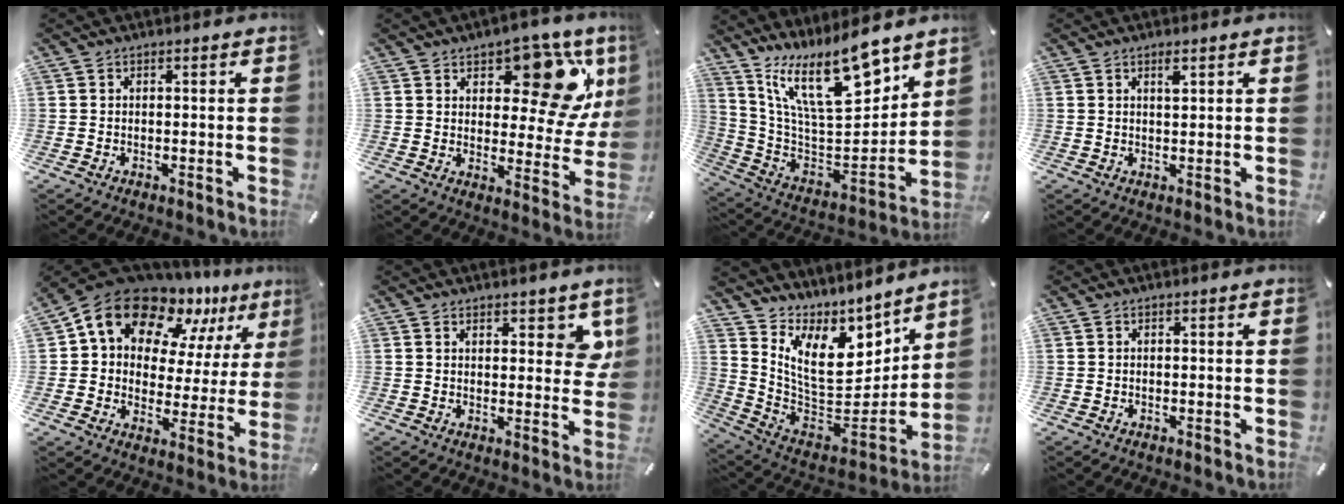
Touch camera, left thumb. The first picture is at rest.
{"total": 16.1, "force": [8.9, 8.3, 10.6], "torque": [-0.128, -0.060, 0.147]}
{"total": 21.7, "force": [14.1, 8.5, 14.2], "torque": [-0.250, -0.108, 0.244]}
{"total": 1.9, "force": [1.1, 0.5, 1.5], "torque": [-0.033, 0.002, 0.019]}
{"total": 15.5, "force": [11.1, 9.4, 5.4], "torque": [-0.103, -0.091, 0.193]}
{"total": 6.2, "force": [3.7, 3.3, 3.8], "torque": [-0.033, -0.022, 0.061]}
{"total": 13.1, "force": [7.2, 8.3, 7.1], "torque": [-0.127, -0.084, 0.137]}
{"total": 0.0}